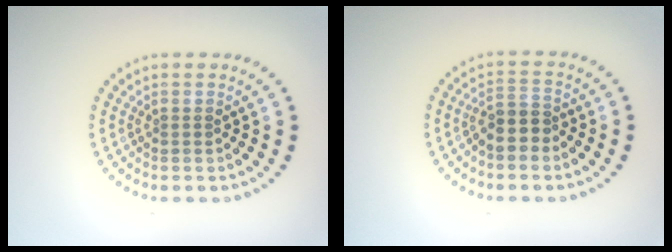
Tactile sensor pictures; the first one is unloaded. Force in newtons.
{"total": 2.6, "press": 2.3, "slide": 1.2}